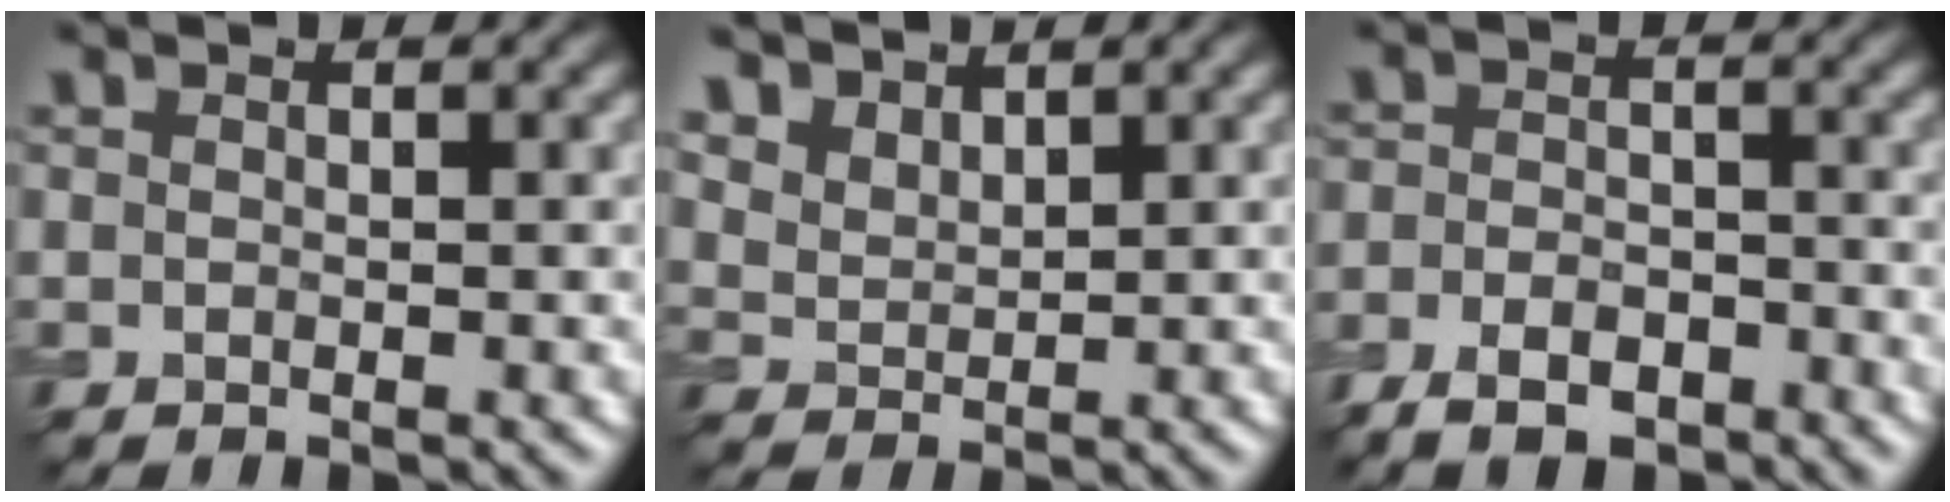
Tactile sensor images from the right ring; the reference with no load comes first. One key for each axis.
{"total": 4.2, "fx": 3.3, "fy": 2.1, "fz": 1.4, "tx": -0.050, "ty": -0.003, "tz": 0.077}
{"total": 5.2, "fx": -3.9, "fy": 2.3, "fz": 2.6, "tx": -0.037, "ty": -0.008, "tz": -0.071}